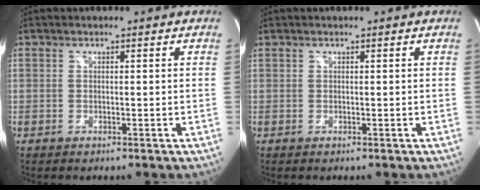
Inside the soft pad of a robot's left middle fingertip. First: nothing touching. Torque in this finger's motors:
{"motor_torque": [0.33, -0.12, 0.01, 0.02]}